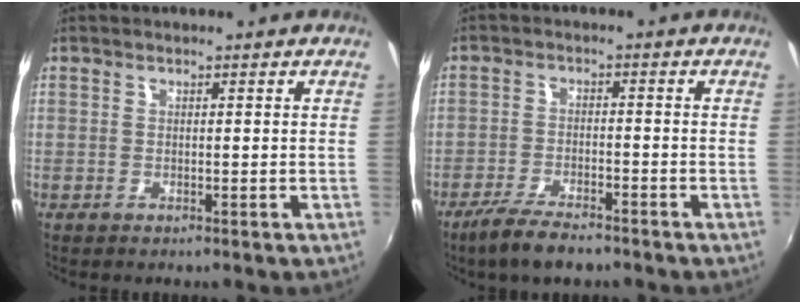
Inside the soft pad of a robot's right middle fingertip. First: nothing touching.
{"total": 7.4, "force": [-5.8, 1.9, 4.1], "torque": [-0.106, -0.014, -0.106]}